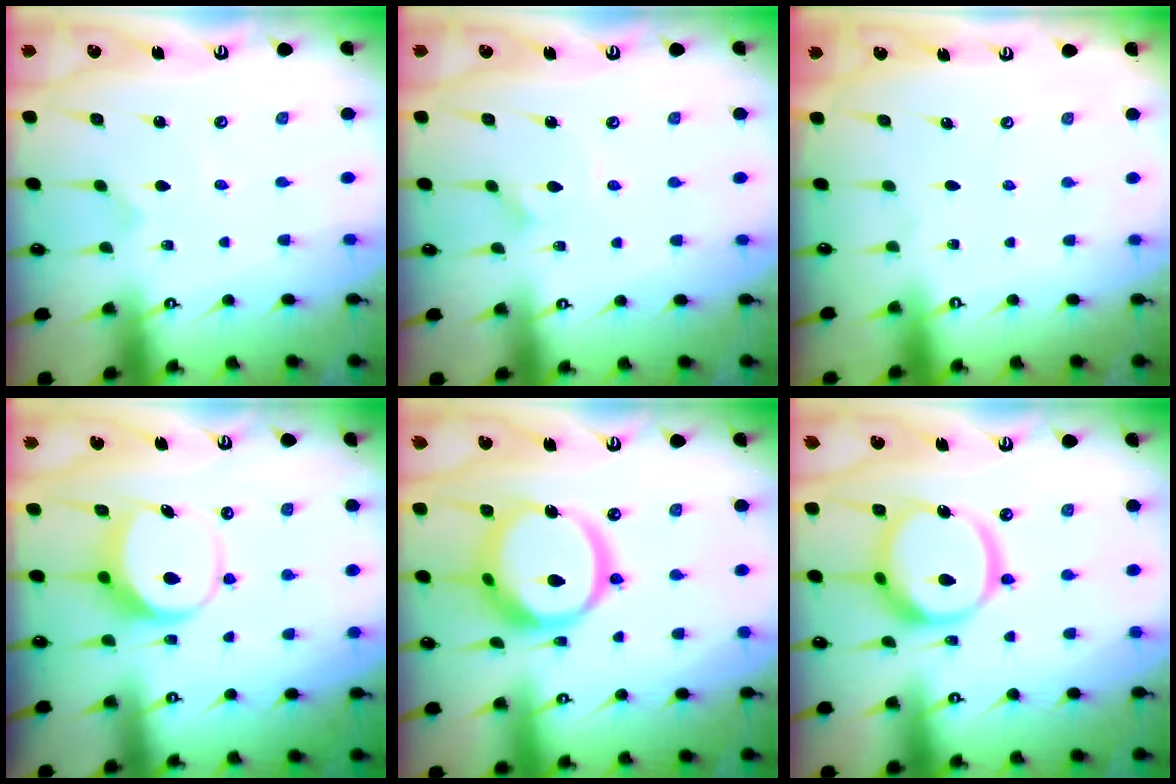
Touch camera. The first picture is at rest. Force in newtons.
{"total": 1.6, "press": 1.6, "slide": 0.1}
{"total": 0.0}
{"total": 7.2, "press": 7.1, "slide": 0.6}
{"total": 18.5, "press": 18.4, "slide": 2.1}
{"total": 16.5, "press": 16.4, "slide": 1.8}